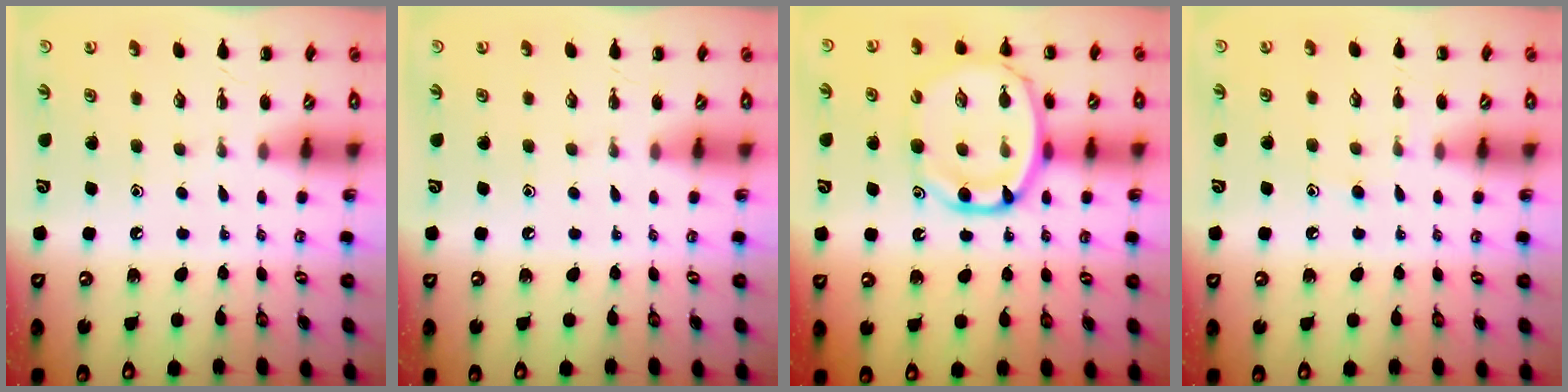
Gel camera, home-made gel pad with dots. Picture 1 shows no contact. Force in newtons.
{"total": 0.0}
{"total": 14.7, "press": 14.2, "slide": 3.5}
{"total": 7.8, "press": 7.4, "slide": 2.2}